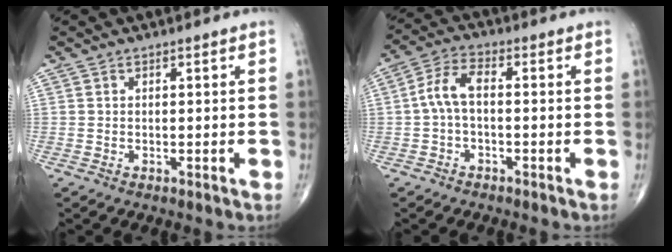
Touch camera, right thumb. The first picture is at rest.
{"total": 5.7, "force": [-0.5, 2.8, 5.0], "torque": [-0.101, 0.023, -0.019]}